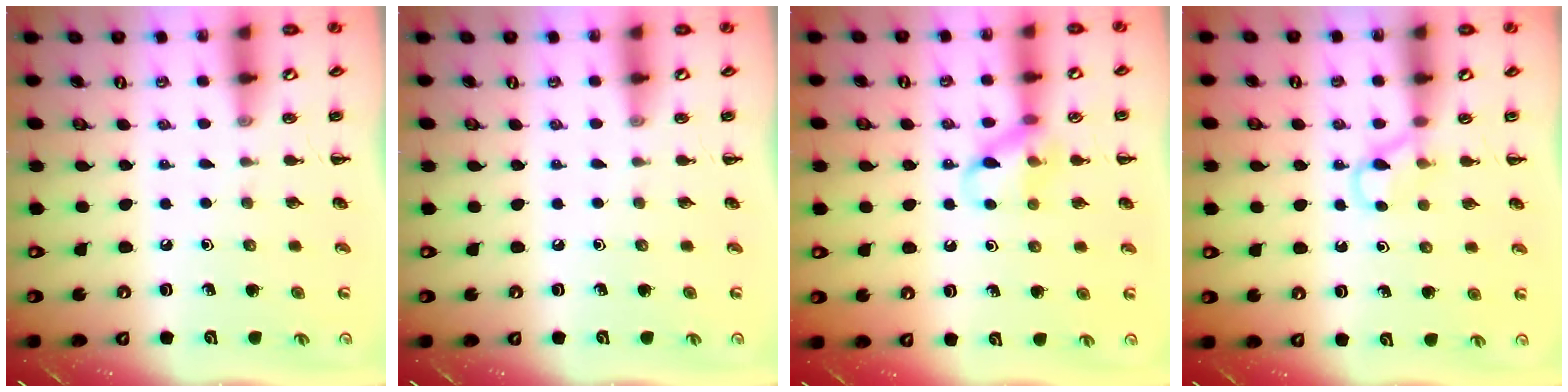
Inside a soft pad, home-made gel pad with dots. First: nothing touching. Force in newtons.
{"total": 0.0}
{"total": 9.8, "press": 9.8, "slide": 0.7}
{"total": 3.9, "press": 3.7, "slide": 1.4}